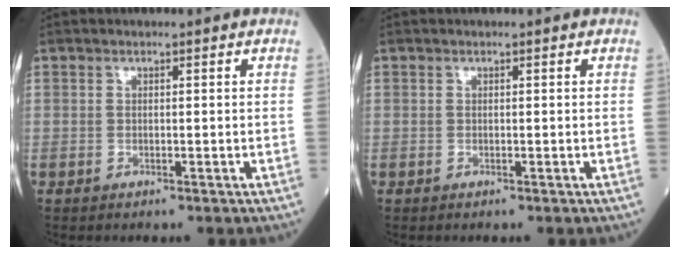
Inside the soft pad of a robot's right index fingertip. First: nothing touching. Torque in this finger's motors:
{"motor_torque": [0.03, 0.03, 0.00, -0.01]}